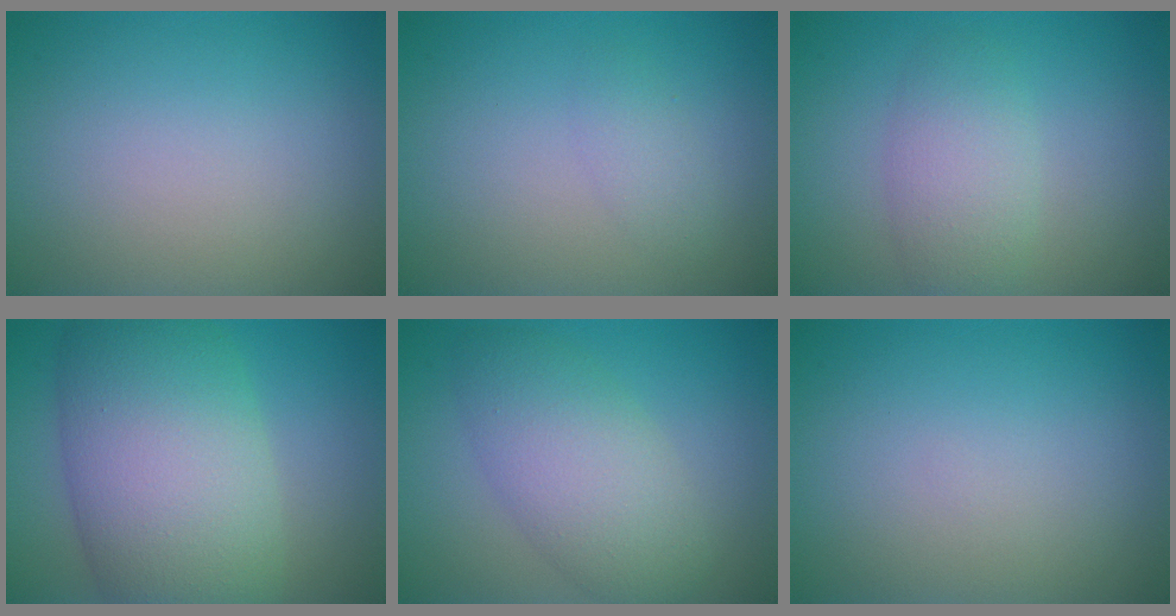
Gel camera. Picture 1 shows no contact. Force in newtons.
{"total": 1.3, "press": 1.3, "slide": 0.1}
{"total": 3.3, "press": 3.3, "slide": 0.1}
{"total": 12.0, "press": 12.0, "slide": 0.5}
{"total": 5.6, "press": 5.5, "slide": 0.2}
{"total": 0.0}